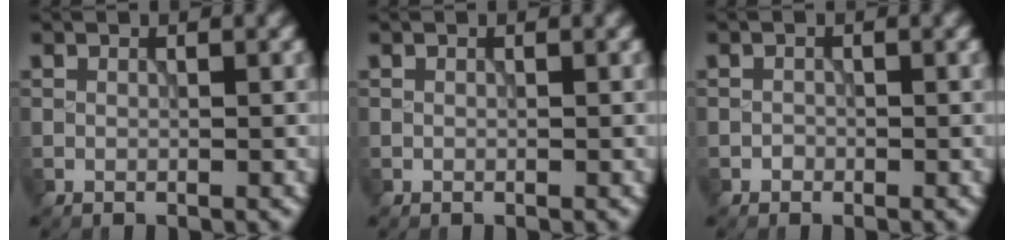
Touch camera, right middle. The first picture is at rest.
{"total": 0.0}
{"total": 0.5, "force": [-0.3, 0.4, 0.0], "torque": [0.003, -0.003, -0.006]}